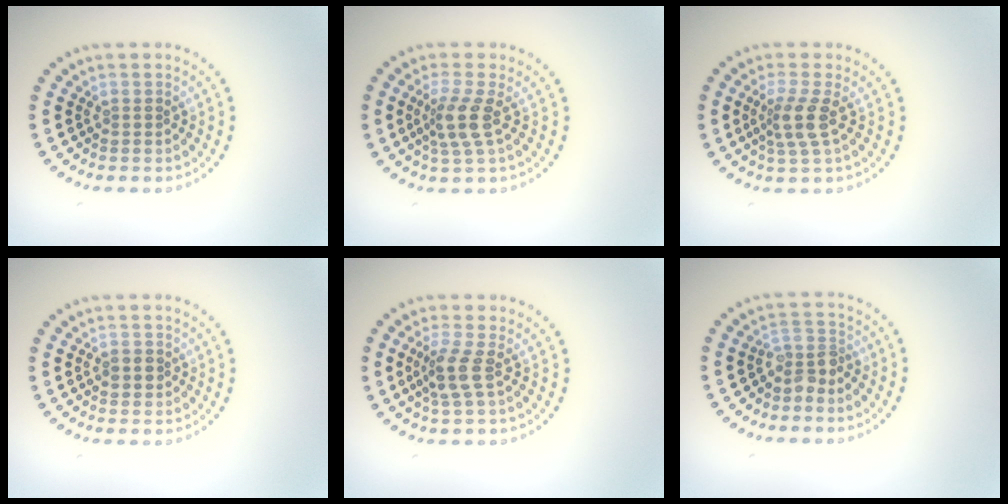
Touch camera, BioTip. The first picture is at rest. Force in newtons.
{"total": 2.9, "press": 2.4, "slide": 1.7}
{"total": 2.7, "press": 2.1, "slide": 1.7}
{"total": 1.4, "press": 1.3, "slide": 0.4}
{"total": 2.5, "press": 1.9, "slide": 1.7}
{"total": 2.3, "press": 1.9, "slide": 1.4}